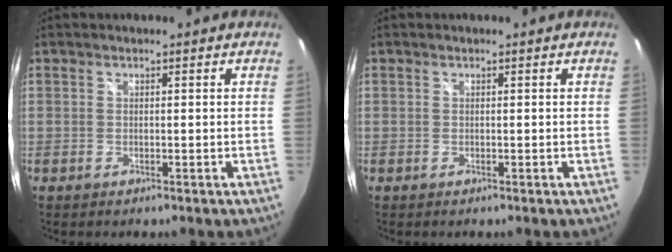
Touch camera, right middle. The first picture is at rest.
{"total": 0.0}